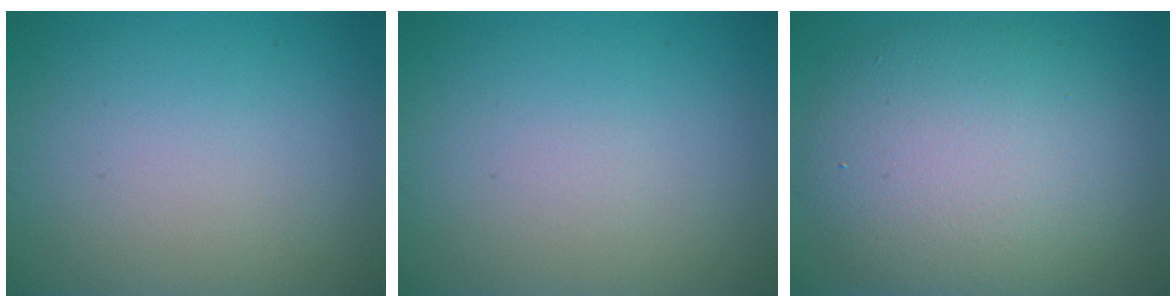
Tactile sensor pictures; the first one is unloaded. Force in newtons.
{"total": 0.0}
{"total": 9.7, "press": 9.6, "slide": 0.7}